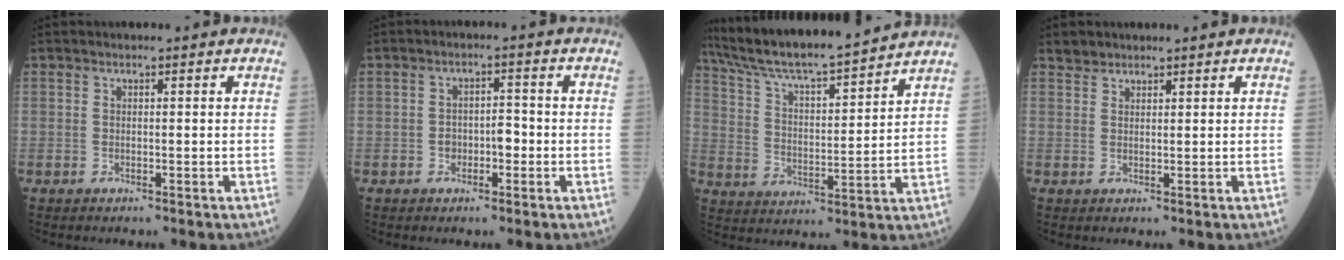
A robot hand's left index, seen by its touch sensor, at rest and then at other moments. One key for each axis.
{"total": 3.1, "fx": -0.9, "fy": 1.7, "fz": 2.4, "tx": -0.038, "ty": 0.015, "tz": -0.015}
{"total": 17.3, "fx": 15.7, "fy": 0.5, "fz": 7.2, "tx": -0.135, "ty": 0.012, "tz": 0.260}
{"total": 1.7, "fx": 1.5, "fy": 0.8, "fz": -0.1, "tx": 0.001, "ty": 0.008, "tz": 0.027}